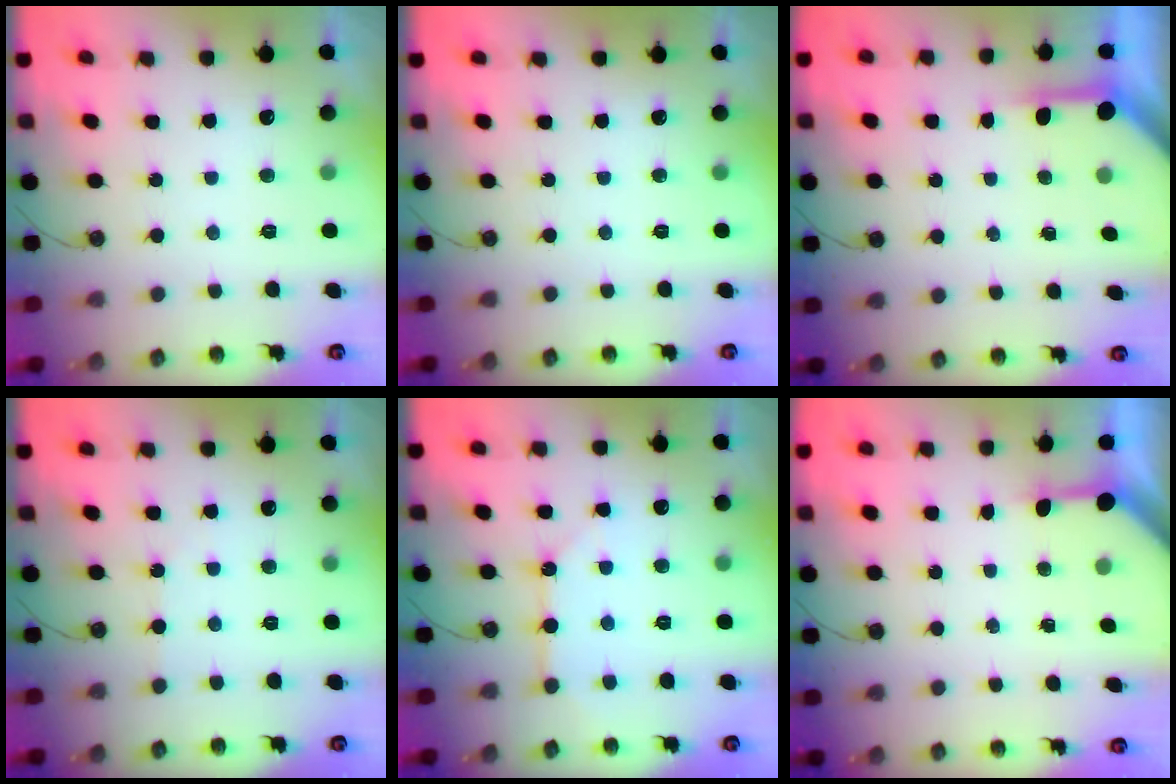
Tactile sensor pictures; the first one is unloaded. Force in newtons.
{"total": 0.0}
{"total": 3.9, "press": 3.8, "slide": 0.3}
{"total": 1.0, "press": 1.0, "slide": 0.2}
{"total": 5.1, "press": 5.1, "slide": 0.5}
{"total": 3.1, "press": 3.1, "slide": 0.4}